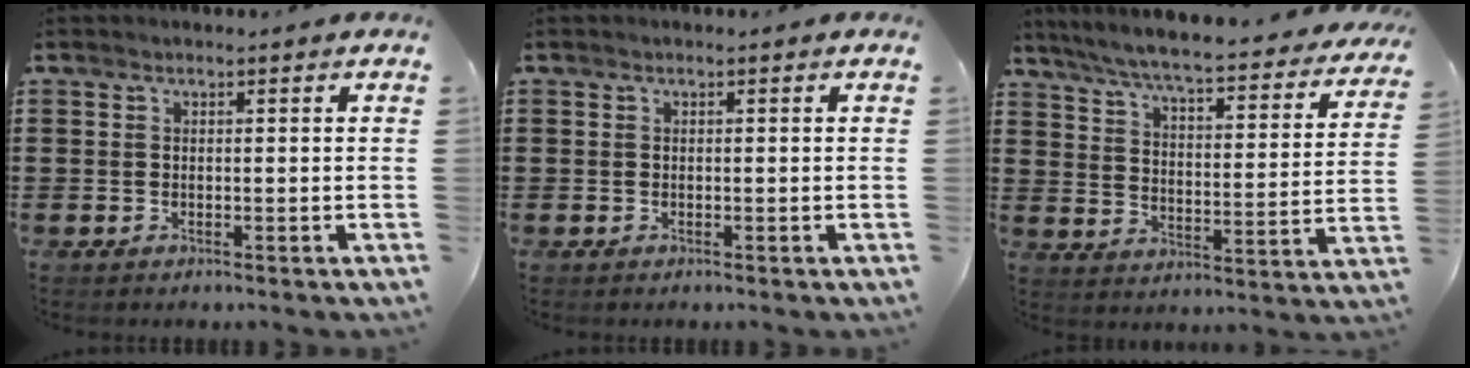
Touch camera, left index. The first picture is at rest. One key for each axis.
{"total": 0.0}
{"total": 5.9, "fx": 5.2, "fy": -0.4, "fz": 2.6, "tx": -0.075, "ty": -0.045, "tz": 0.083}